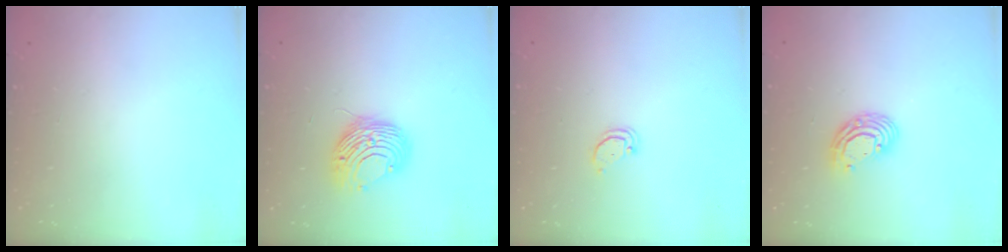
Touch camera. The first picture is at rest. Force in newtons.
{"total": 9.5, "press": 9.5, "slide": 0.1}
{"total": 2.1, "press": 2.1, "slide": 0.2}
{"total": 8.0, "press": 7.9, "slide": 1.2}